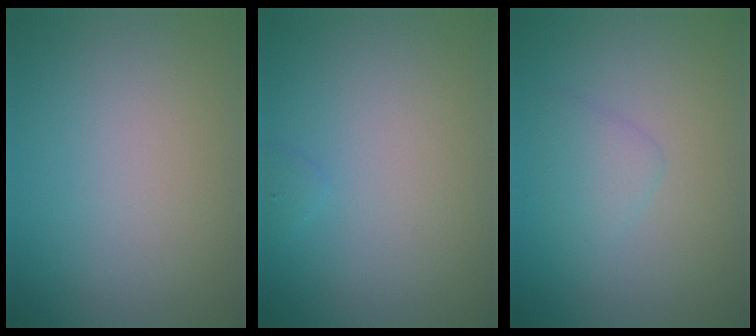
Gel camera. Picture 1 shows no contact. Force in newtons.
{"total": 0.5, "press": 0.5, "slide": 0.1}
{"total": 1.6, "press": 1.6, "slide": 0.2}